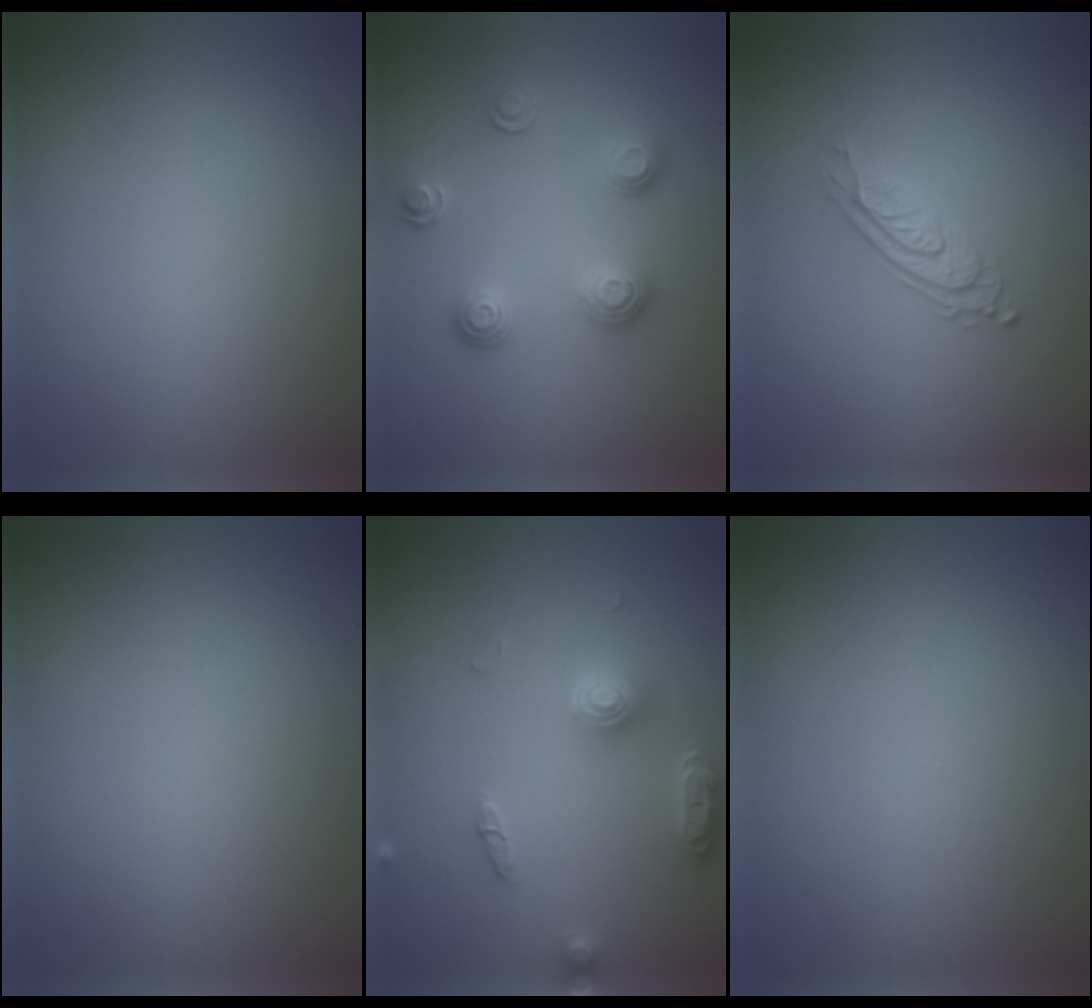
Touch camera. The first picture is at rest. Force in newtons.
{"total": 3.4, "press": 2.7, "slide": 2.1}
{"total": 2.9, "press": 1.9, "slide": 2.2}
{"total": 0.0}
{"total": 3.7, "press": 3.6, "slide": 0.4}
{"total": 0.0}